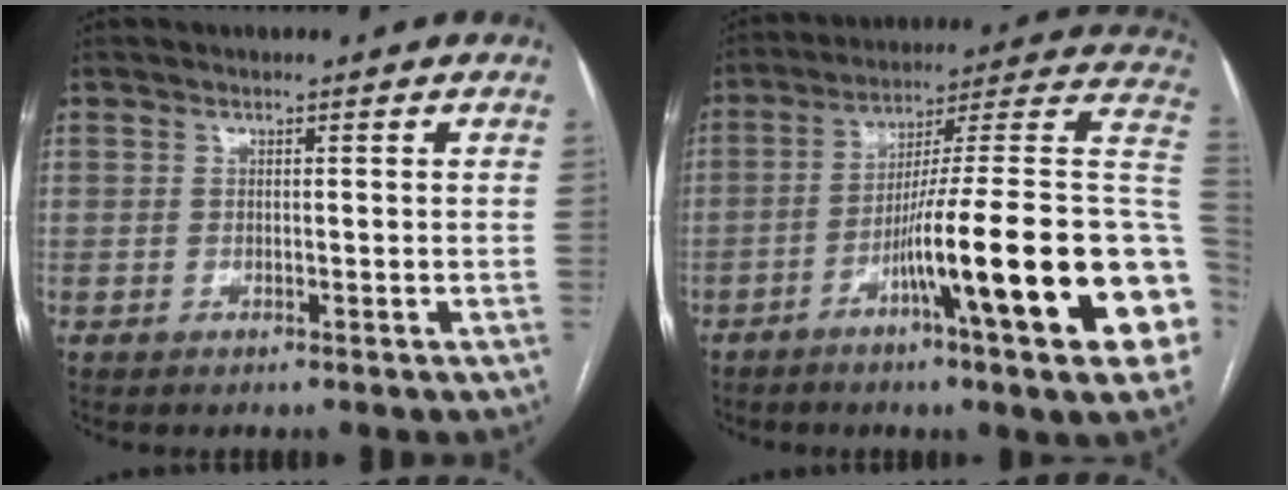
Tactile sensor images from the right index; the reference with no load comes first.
{"total": 25.0, "force": [-7.5, 0.8, 23.8], "torque": [-0.256, 0.004, -0.120]}